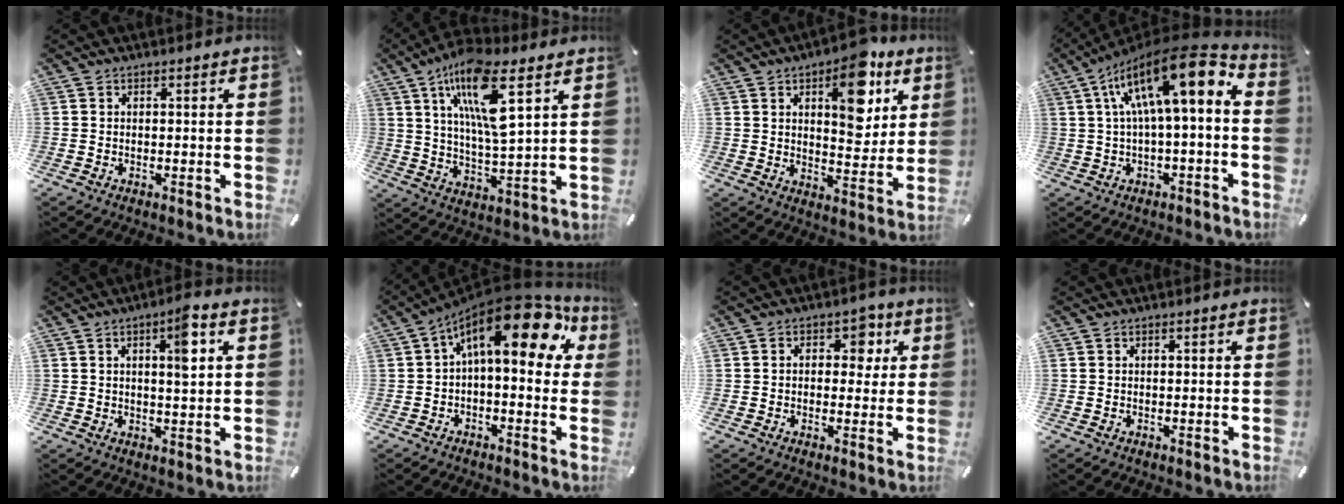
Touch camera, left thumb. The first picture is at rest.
{"total": 16.0, "force": [8.0, 3.9, 13.3], "torque": [-0.257, -0.024, 0.128]}
{"total": 14.7, "force": [7.1, 7.7, 10.2], "torque": [-0.122, -0.034, 0.117]}
{"total": 18.8, "force": [5.0, 6.9, 16.8], "torque": [-0.269, -0.028, 0.078]}
{"total": 6.6, "force": [2.3, 1.5, 6.0], "torque": [-0.089, -0.010, 0.031]}
{"total": 18.8, "force": [7.0, 8.1, 15.4], "torque": [-0.252, -0.054, 0.109]}
{"total": 6.4, "force": [1.5, 4.4, 4.4], "torque": [-0.040, -0.006, 0.013]}
{"total": 0.0}